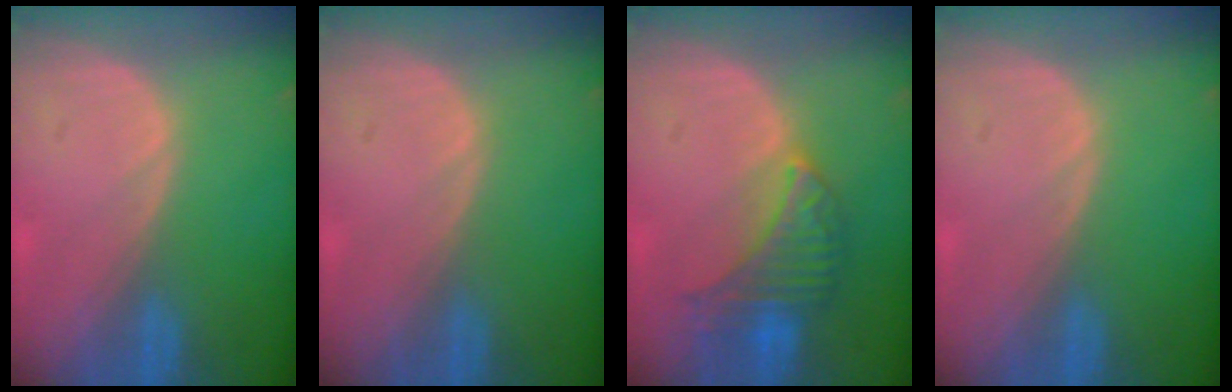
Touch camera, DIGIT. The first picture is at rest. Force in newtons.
{"total": 0.0}
{"total": 6.7, "press": 6.6, "slide": 0.8}
{"total": 0.0}